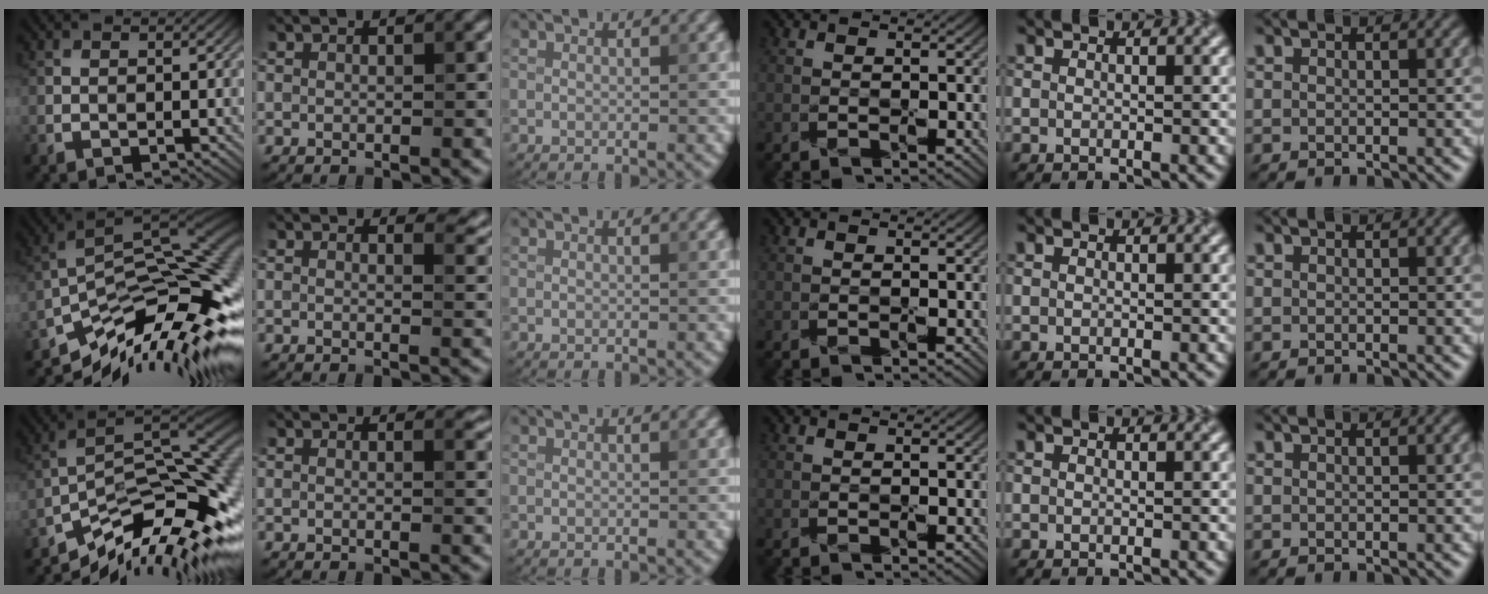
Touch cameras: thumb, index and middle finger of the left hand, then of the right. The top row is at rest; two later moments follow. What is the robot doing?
{"motion": "peel", "object": "plastic wrap"}